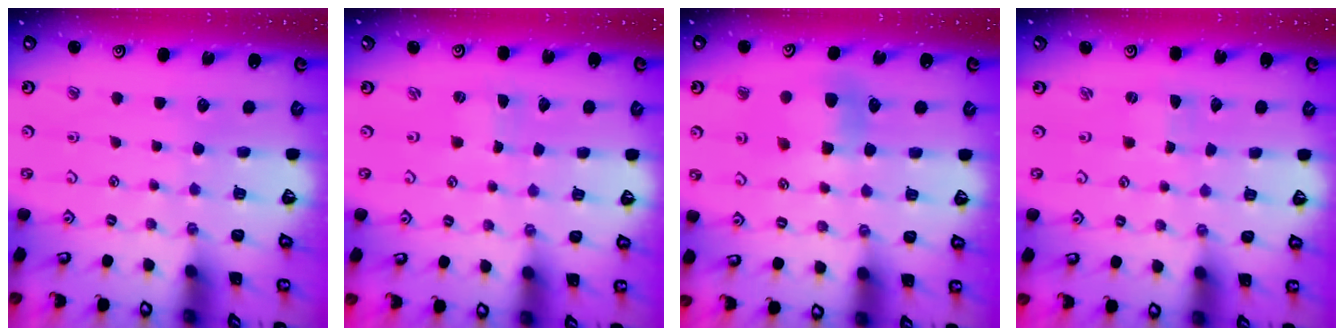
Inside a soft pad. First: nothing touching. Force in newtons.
{"total": 0.0}
{"total": 6.4, "press": 6.4, "slide": 0.6}
{"total": 0.0}